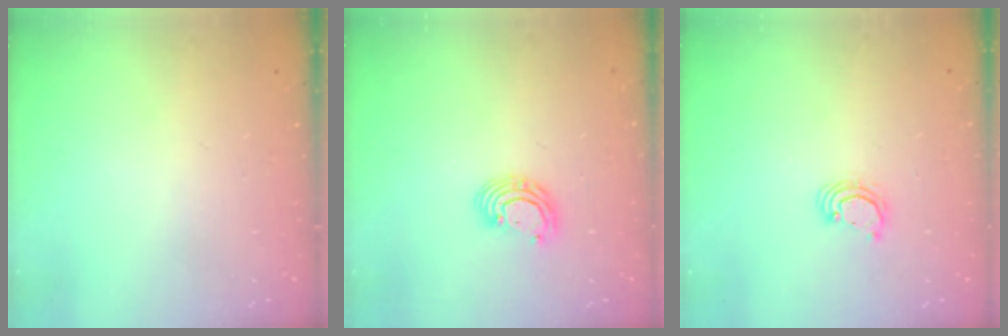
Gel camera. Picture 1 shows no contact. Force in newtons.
{"total": 6.2, "press": 6.2, "slide": 0.5}
{"total": 3.1, "press": 3.1, "slide": 0.1}